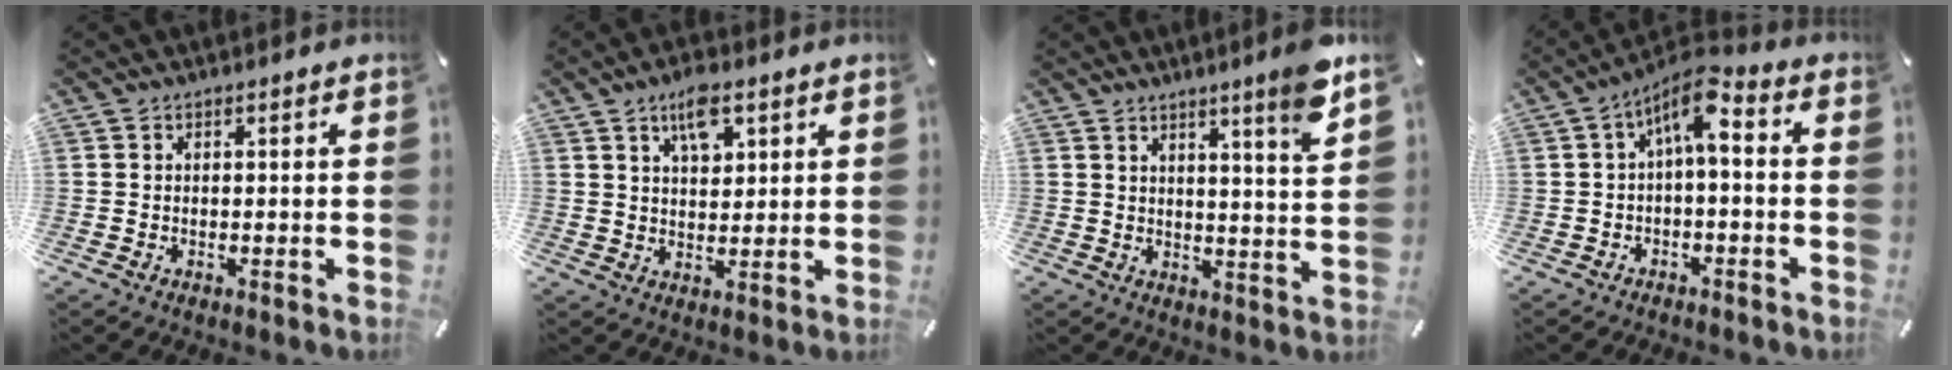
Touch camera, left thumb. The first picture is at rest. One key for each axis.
{"total": 7.3, "fx": 3.9, "fy": 3.8, "fz": 4.8, "tx": -0.073, "ty": -0.009, "tz": 0.065}
{"total": 8.0, "fx": 5.8, "fy": -0.4, "fz": 5.4, "tx": -0.087, "ty": -0.038, "tz": 0.092}
{"total": 7.7, "fx": 1.2, "fy": 3.4, "fz": 6.8, "tx": -0.121, "ty": 0.002, "tz": 0.020}